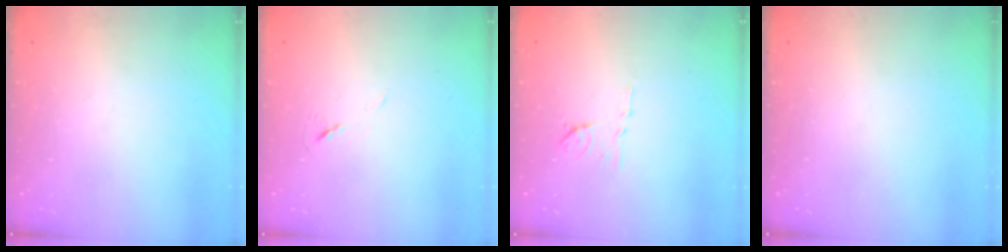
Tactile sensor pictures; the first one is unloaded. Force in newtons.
{"total": 5.6, "press": 5.1, "slide": 2.2}
{"total": 7.5, "press": 7.5, "slide": 0.8}
{"total": 0.0}